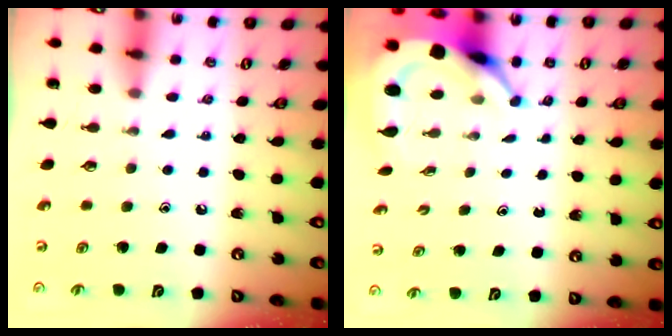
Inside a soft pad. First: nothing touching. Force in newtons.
{"total": 5.4, "press": 5.4, "slide": 0.8}